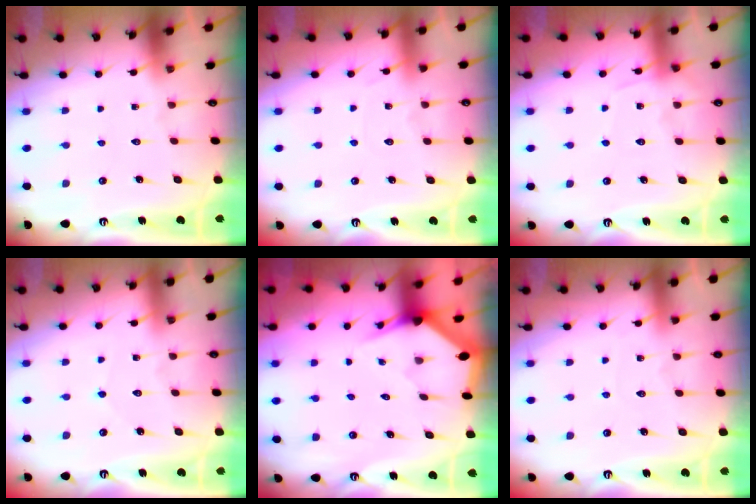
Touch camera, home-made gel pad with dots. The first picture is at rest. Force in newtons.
{"total": 3.3, "press": 3.3, "slide": 0.4}
{"total": 6.5, "press": 6.4, "slide": 0.8}
{"total": 3.7, "press": 3.7, "slide": 0.3}
{"total": 3.0, "press": 3.0, "slide": 0.1}
{"total": 2.9, "press": 2.9, "slide": 0.3}